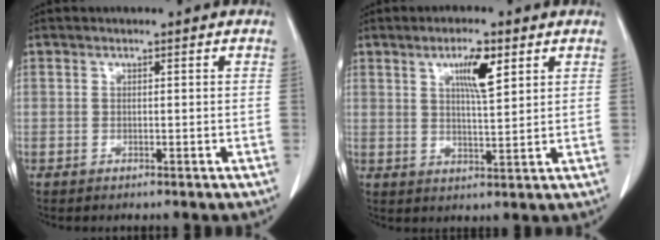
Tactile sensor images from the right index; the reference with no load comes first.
{"total": 6.0, "force": [2.9, 1.0, 5.2], "torque": [-0.091, 0.000, 0.050]}